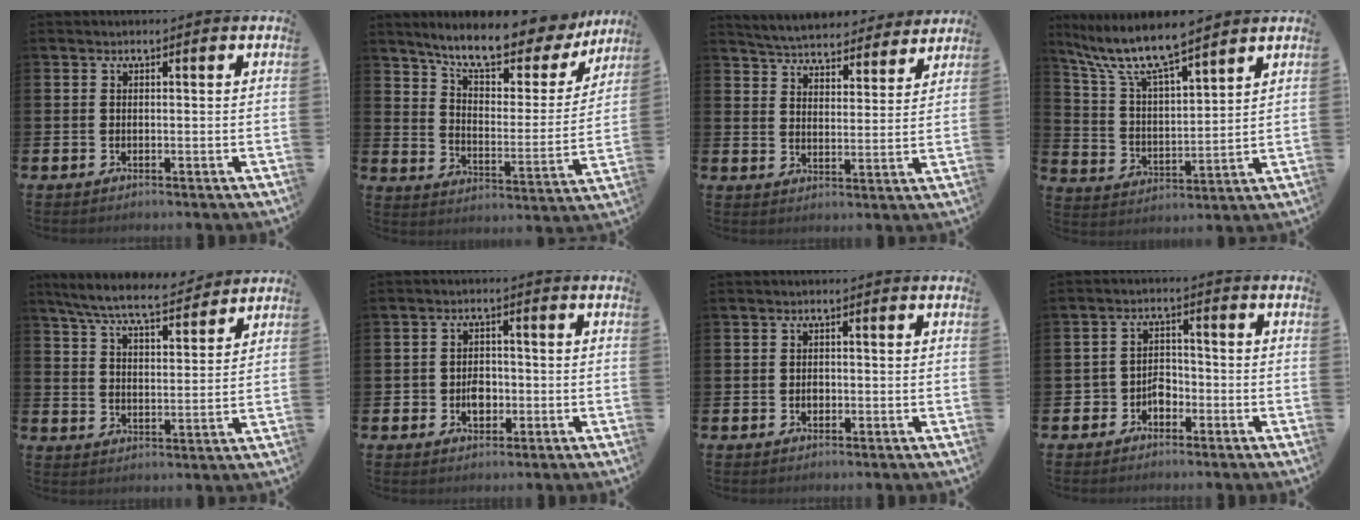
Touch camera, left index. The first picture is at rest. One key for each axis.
{"total": 10.2, "fx": 8.9, "fy": 2.3, "fz": 4.3, "tx": -0.098, "ty": -0.063, "tz": 0.147}
{"total": 5.3, "fx": 5.3, "fy": 0.8, "fz": 0.4, "tx": -0.026, "ty": -0.043, "tz": 0.089}
{"total": 9.3, "fx": 8.2, "fy": 1.6, "fz": 4.1, "tx": -0.113, "ty": -0.043, "tz": 0.144}
{"total": 7.9, "fx": 7.3, "fy": 1.1, "fz": 2.8, "tx": -0.081, "ty": -0.036, "tz": 0.130}
{"total": 3.1, "fx": -0.8, "fy": 2.4, "fz": 1.8, "tx": -0.028, "ty": 0.000, "tz": -0.021}
{"total": 1.0, "fx": -0.2, "fy": 0.8, "fz": 0.6, "tx": -0.010, "ty": 0.005, "tz": -0.005}
{"total": 3.1, "fx": -2.2, "fy": 2.1, "fz": 0.7, "tx": -0.026, "ty": 0.013, "tz": -0.046}